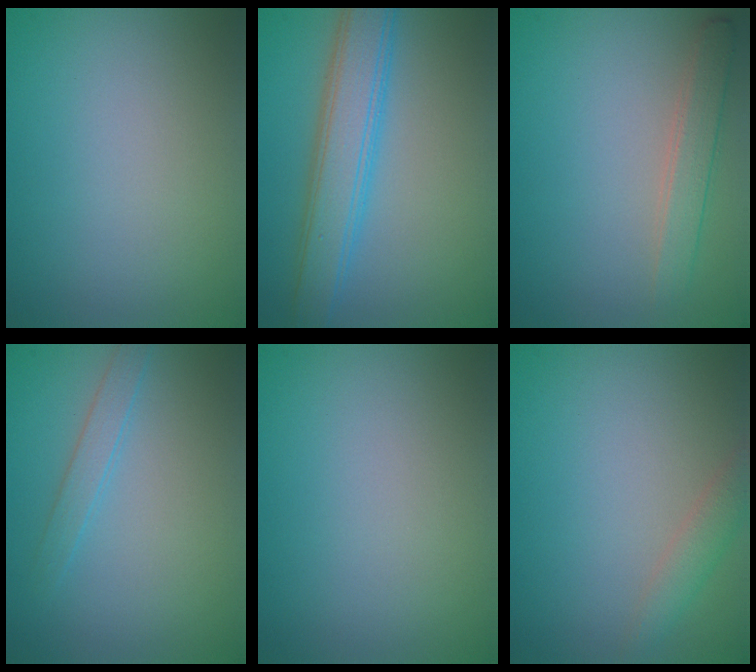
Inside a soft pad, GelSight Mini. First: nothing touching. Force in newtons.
{"total": 5.4, "press": 5.4, "slide": 0.1}
{"total": 2.3, "press": 2.3, "slide": 0.1}
{"total": 1.5, "press": 1.5, "slide": 0.1}
{"total": 0.0}
{"total": 1.9, "press": 1.9, "slide": 0.1}